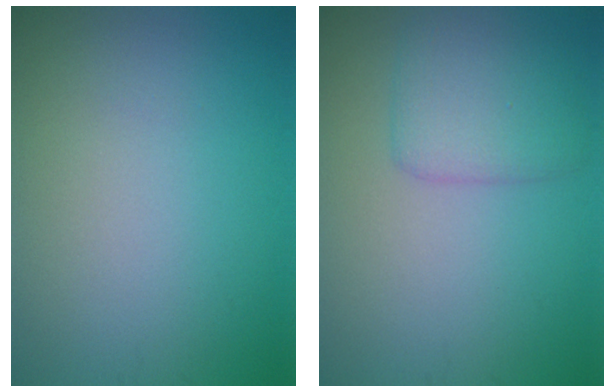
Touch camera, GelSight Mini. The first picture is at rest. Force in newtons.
{"total": 3.1, "press": 3.1, "slide": 0.1}